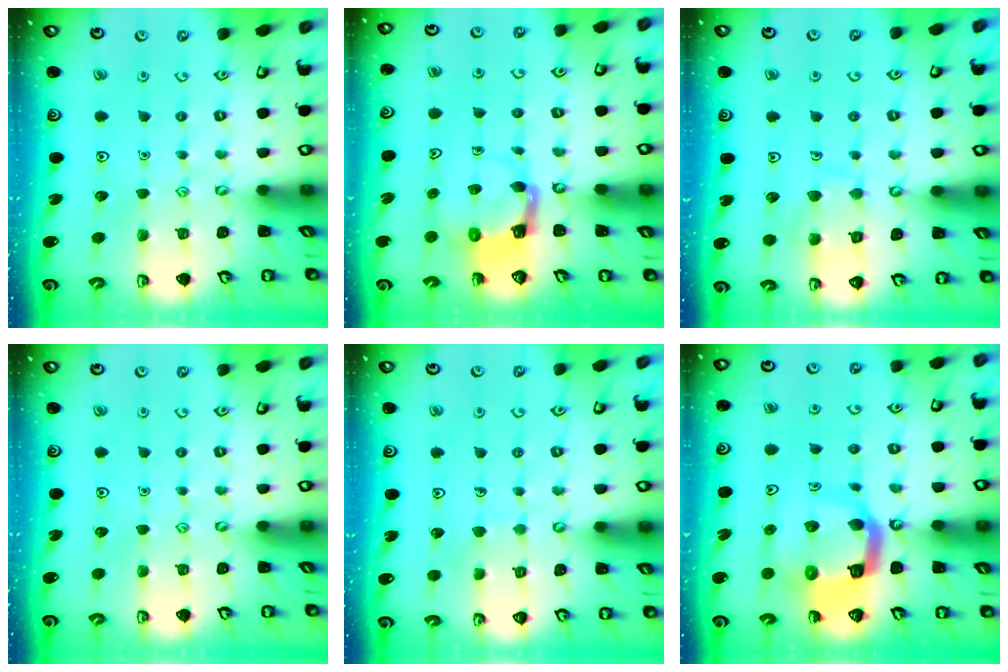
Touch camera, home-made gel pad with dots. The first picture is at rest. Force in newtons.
{"total": 3.9, "press": 3.8, "slide": 0.7}
{"total": 8.0, "press": 8.0, "slide": 0.8}
{"total": 0.0}
{"total": 3.9, "press": 3.9, "slide": 0.2}
{"total": 10.6, "press": 10.5, "slide": 1.3}